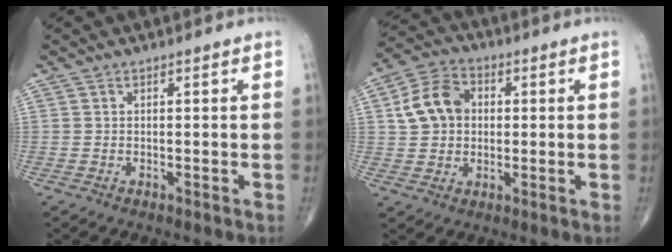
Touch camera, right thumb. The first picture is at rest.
{"total": 9.7, "force": [1.3, 7.7, 5.9], "torque": [-0.090, 0.016, 0.017]}